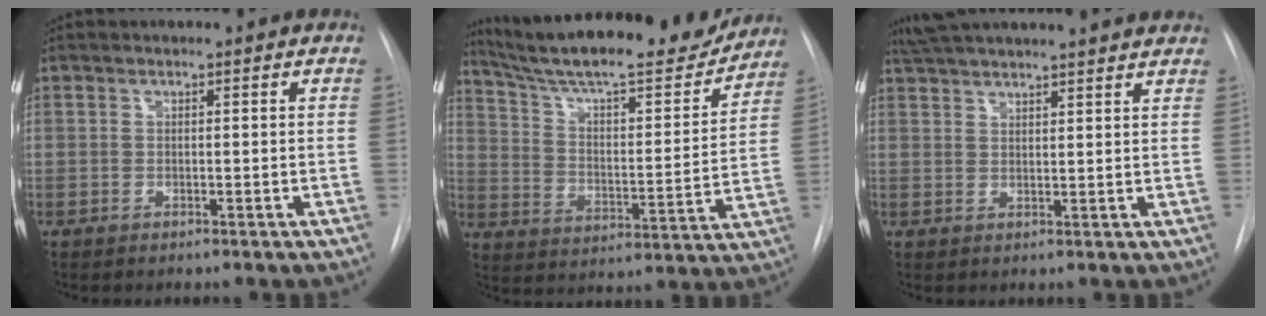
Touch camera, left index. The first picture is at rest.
{"total": 22.3, "force": [19.8, 3.1, 9.7], "torque": [-0.163, -0.025, 0.294]}
{"total": 16.5, "force": [15.0, 1.0, 6.7], "torque": [-0.117, 0.029, 0.212]}